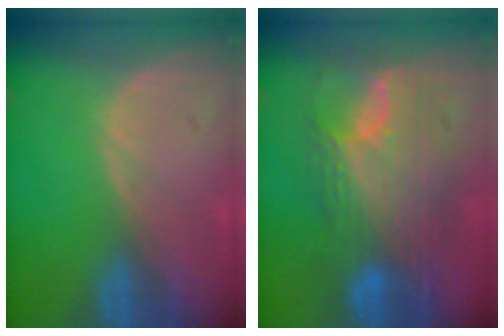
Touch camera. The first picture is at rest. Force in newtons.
{"total": 11.8, "press": 11.7, "slide": 1.1}